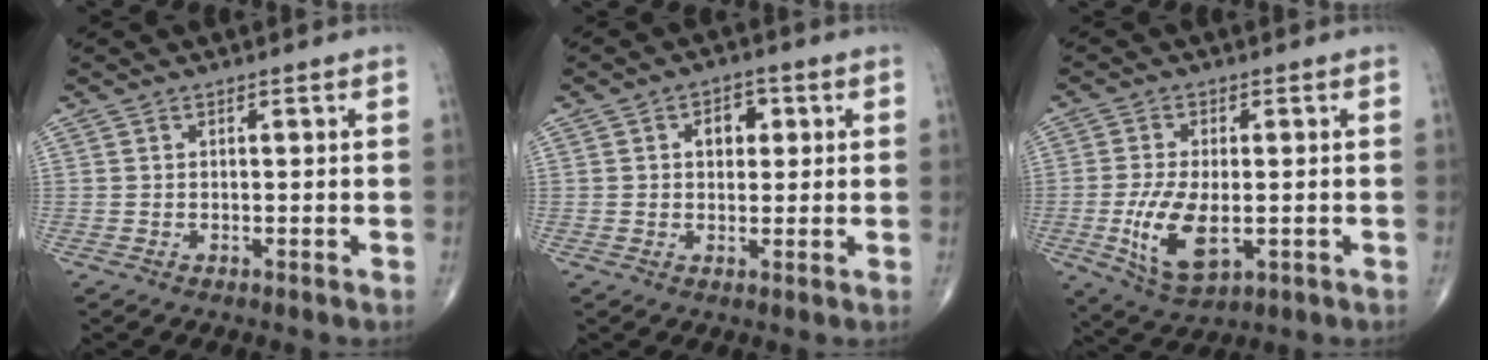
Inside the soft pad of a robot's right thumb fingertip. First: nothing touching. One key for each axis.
{"total": 4.7, "fx": 1.1, "fy": 3.3, "fz": 3.1, "tx": -0.021, "ty": 0.003, "tz": 0.013}
{"total": 10.4, "fx": -2.1, "fy": 5.1, "fz": 8.9, "tx": -0.172, "ty": -0.013, "tz": -0.028}